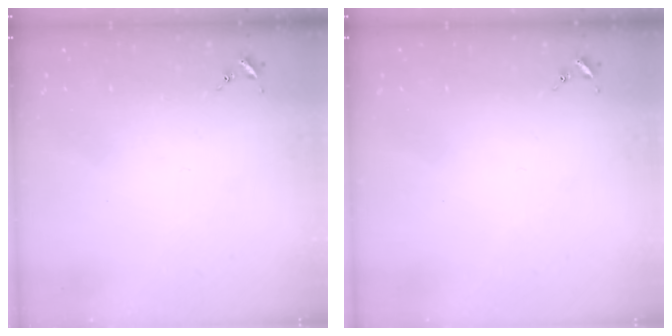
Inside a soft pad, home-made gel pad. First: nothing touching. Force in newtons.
{"total": 0.0}